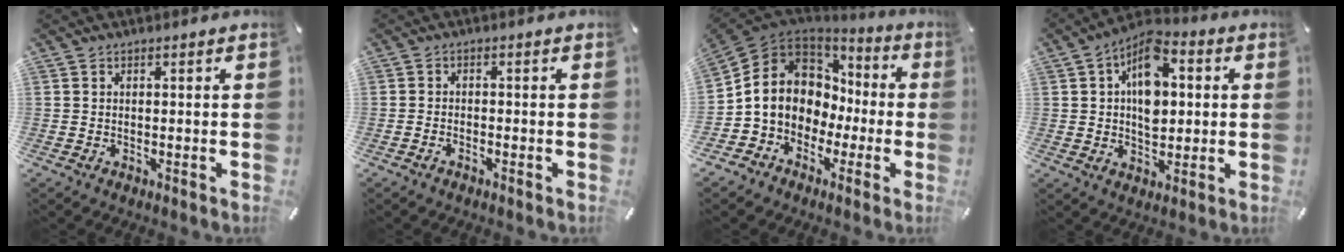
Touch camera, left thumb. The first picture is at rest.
{"total": 1.3, "force": [-1.1, 0.3, 0.4], "torque": [-0.009, 0.002, -0.022]}
{"total": 9.9, "force": [-0.4, 9.4, 3.2], "torque": [-0.088, -0.016, -0.003]}
{"total": 11.3, "force": [2.2, 7.7, 7.9], "torque": [-0.122, -0.002, 0.038]}